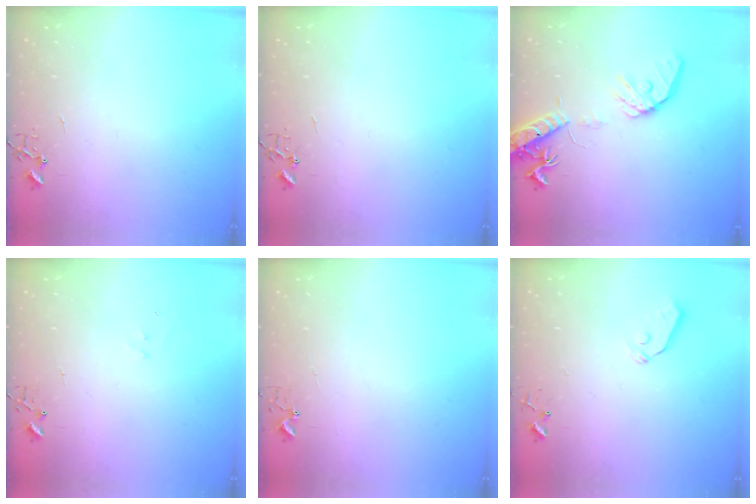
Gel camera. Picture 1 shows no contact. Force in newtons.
{"total": 0.0}
{"total": 16.5, "press": 16.2, "slide": 2.8}
{"total": 4.9, "press": 4.9, "slide": 0.3}
{"total": 3.7, "press": 3.7, "slide": 0.2}
{"total": 3.4, "press": 3.4, "slide": 0.4}